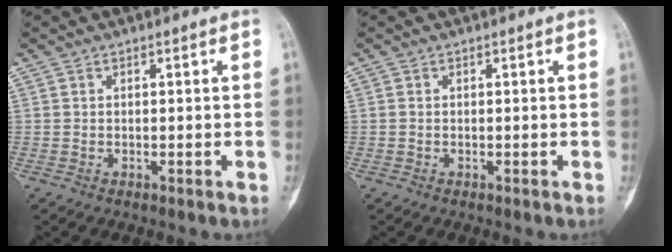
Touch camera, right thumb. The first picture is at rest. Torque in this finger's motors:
{"motor_torque": [0.47, 0.31, -0.12, 0.04, -0.06]}